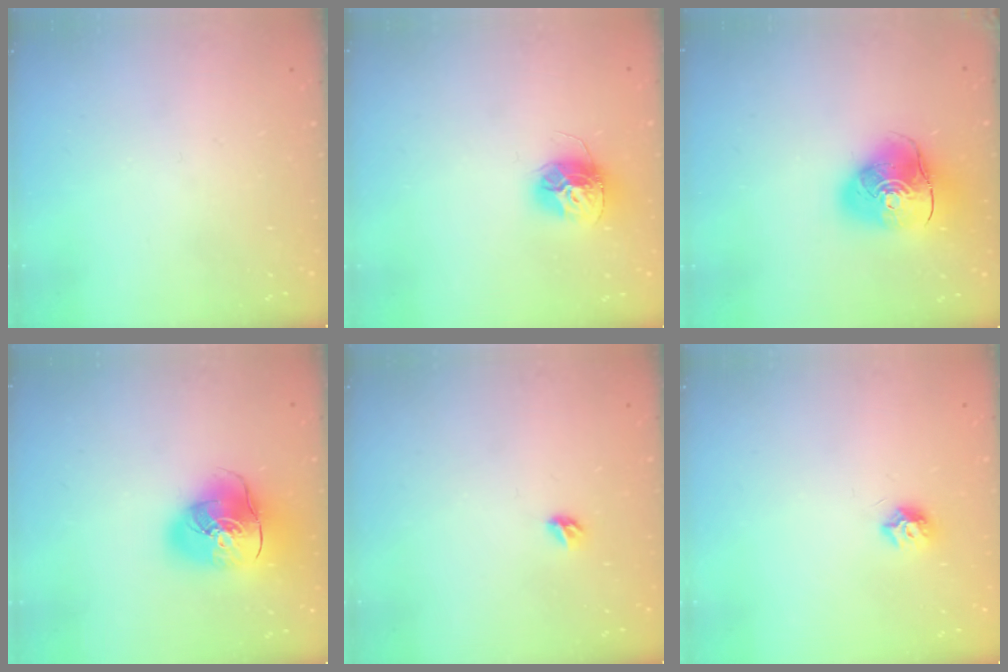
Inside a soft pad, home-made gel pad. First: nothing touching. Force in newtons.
{"total": 14.0, "press": 13.9, "slide": 1.1}
{"total": 12.7, "press": 12.6, "slide": 2.0}
{"total": 18.6, "press": 18.3, "slide": 3.1}
{"total": 3.8, "press": 3.8, "slide": 0.7}
{"total": 7.4, "press": 7.4, "slide": 0.9}